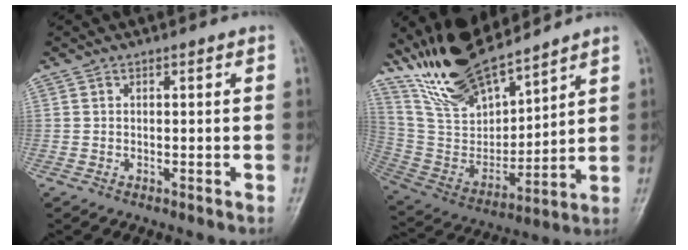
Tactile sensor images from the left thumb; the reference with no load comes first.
{"total": 17.2, "force": [14.7, 5.0, 7.4], "torque": [-0.108, -0.076, 0.294]}